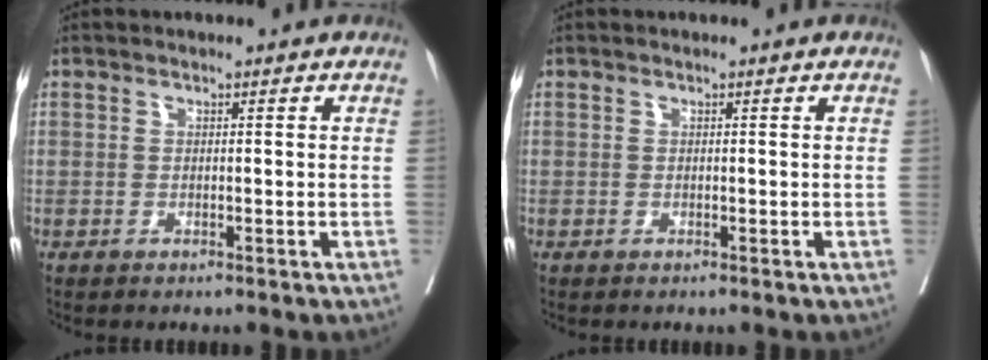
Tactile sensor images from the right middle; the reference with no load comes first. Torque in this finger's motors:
{"motor_torque": [-0.11, -0.05, 0.00, -0.01]}